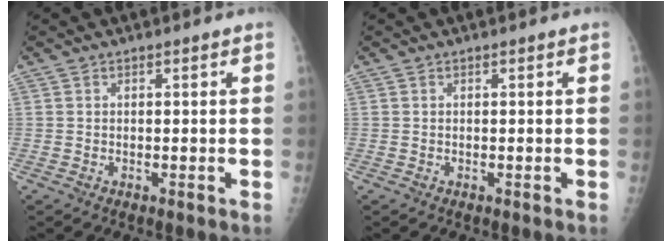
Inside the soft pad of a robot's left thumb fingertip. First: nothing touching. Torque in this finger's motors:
{"motor_torque": [0.00, 0.00, 0.00, 0.00, 0.00]}